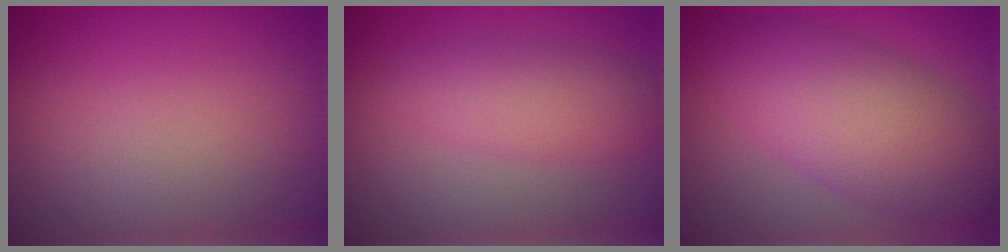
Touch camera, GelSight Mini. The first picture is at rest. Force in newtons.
{"total": 3.9, "press": 3.9, "slide": 0.2}
{"total": 8.3, "press": 8.3, "slide": 0.1}